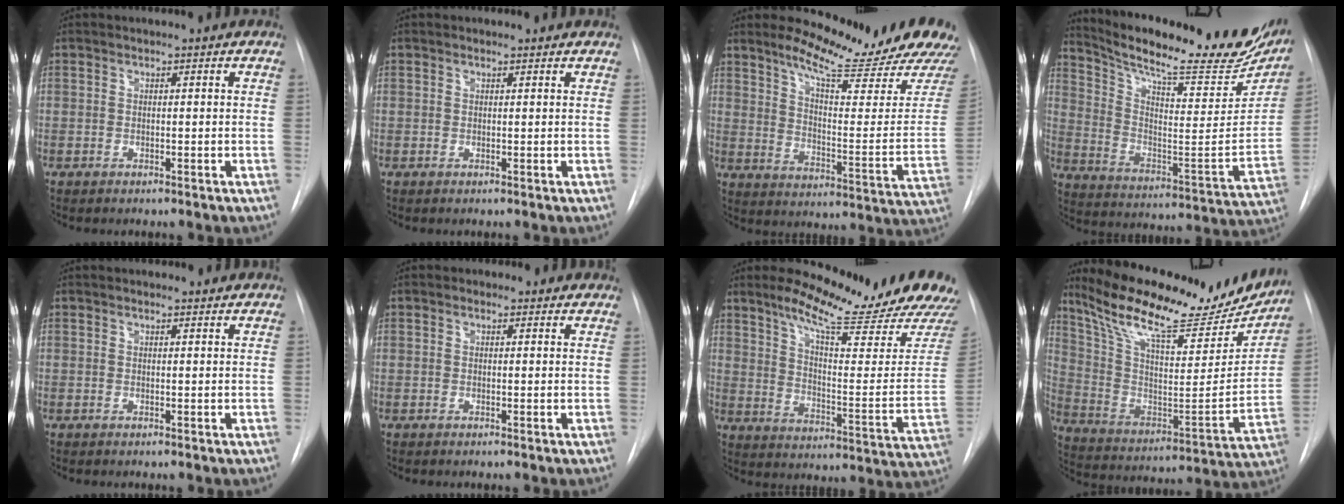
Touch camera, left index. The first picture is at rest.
{"total": 0.5, "force": [0.5, 0.2, 0.1], "torque": [-0.011, 0.002, 0.006]}
{"total": 18.5, "force": [16.8, 0.2, 7.6], "torque": [-0.115, -0.101, 0.221]}
{"total": 27.6, "force": [23.0, 4.8, 14.4], "torque": [-0.226, -0.049, 0.319]}
{"total": 1.5, "force": [1.5, 0.3, 0.1], "torque": [-0.012, 0.003, 0.017]}
{"total": 2.0, "force": [1.5, 1.2, 0.3], "torque": [-0.001, 0.007, 0.011]}
{"total": 20.4, "force": [18.2, 0.4, 9.3], "torque": [-0.141, -0.094, 0.241]}
{"total": 28.8, "force": [23.7, 7.1, 14.7], "torque": [-0.243, -0.021, 0.344]}